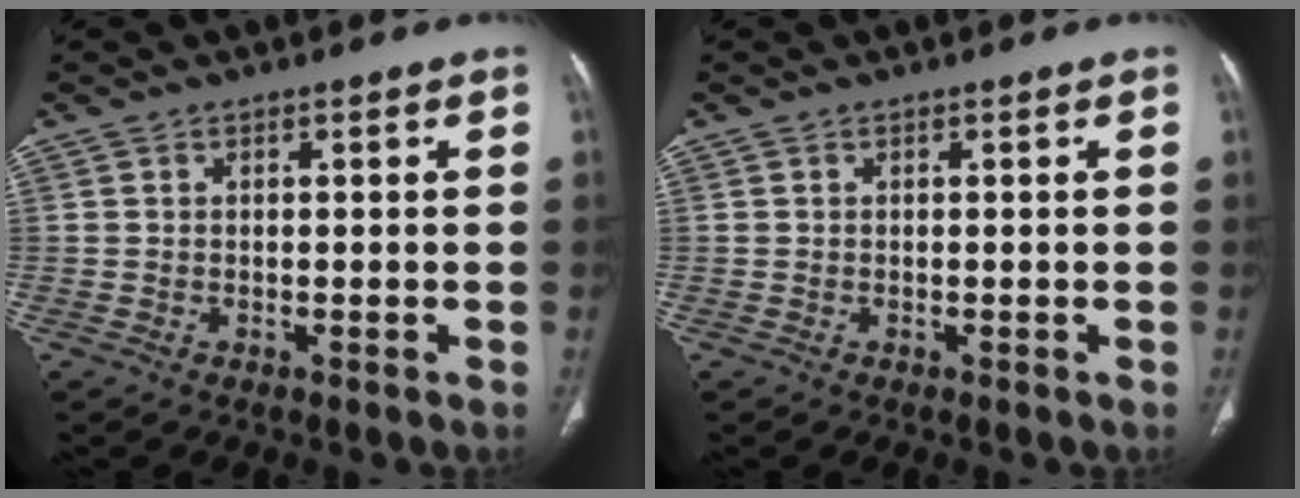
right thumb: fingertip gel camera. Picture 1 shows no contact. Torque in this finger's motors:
{"motor_torque": [0.00, 0.00, -0.07, 0.06, 0.00]}